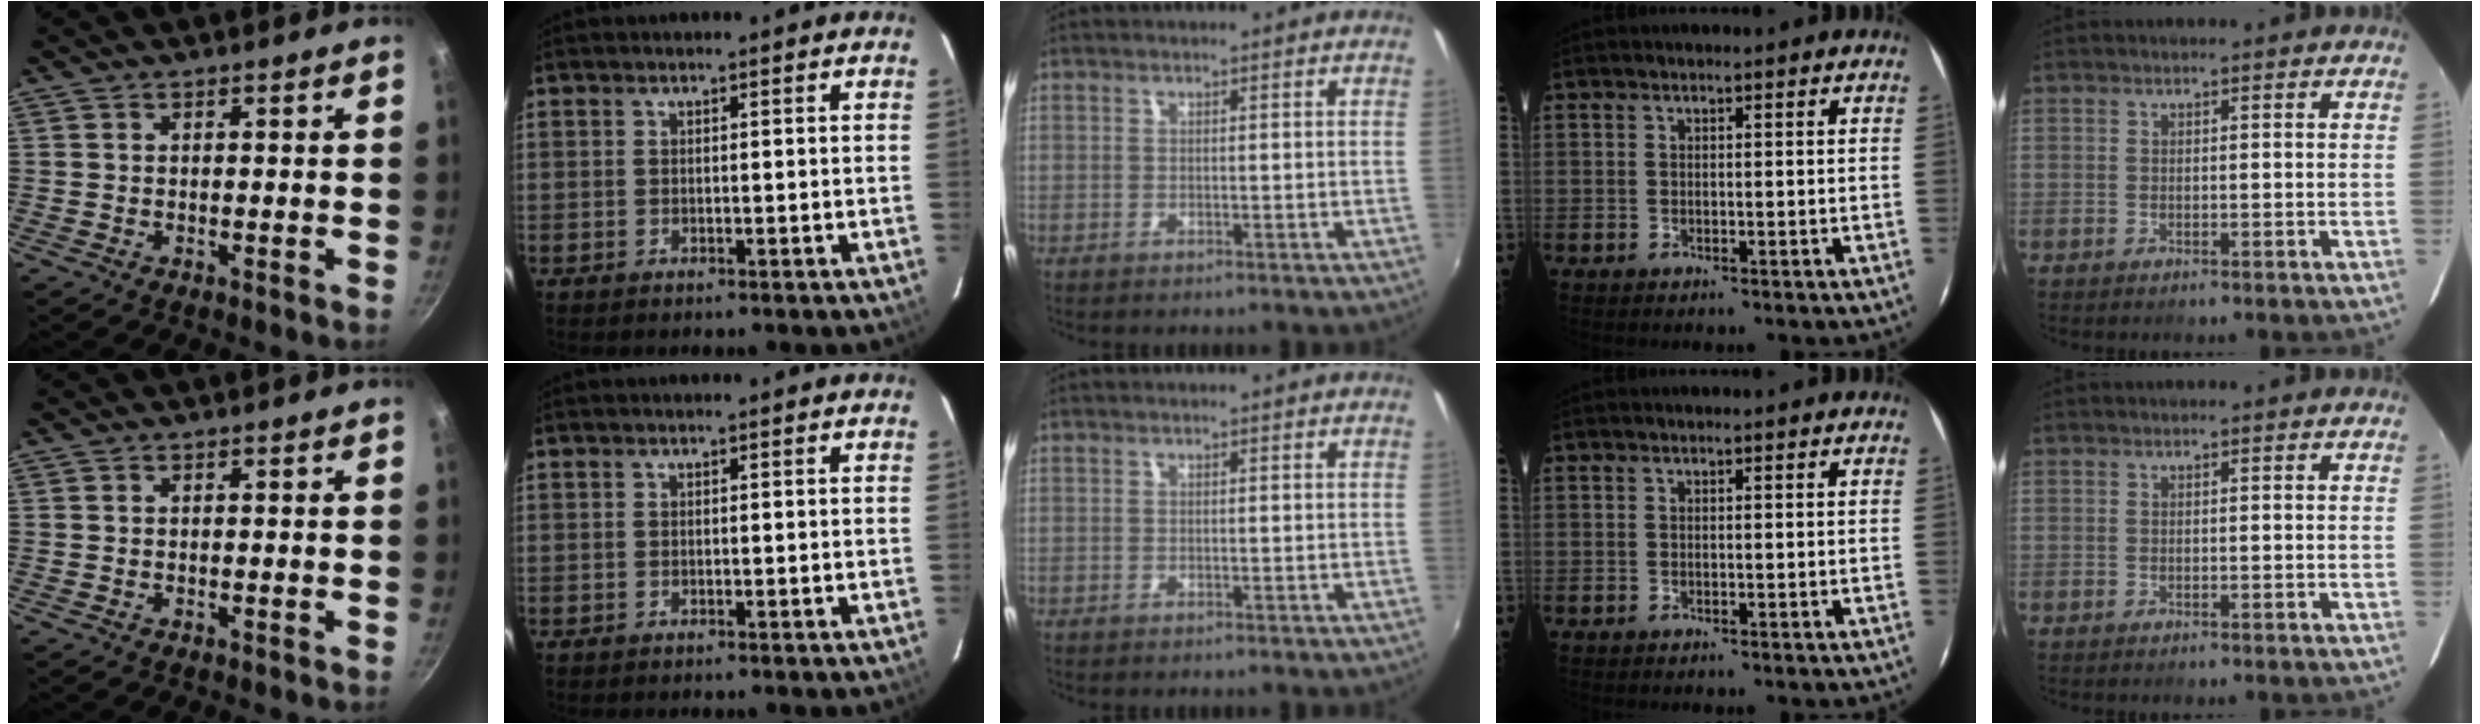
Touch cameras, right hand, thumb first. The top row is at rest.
{}